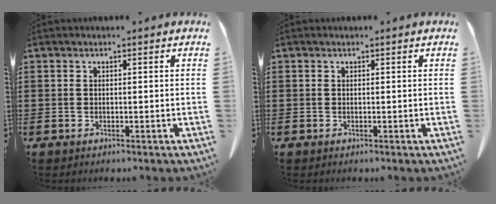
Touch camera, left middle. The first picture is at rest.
{"total": 0.0}